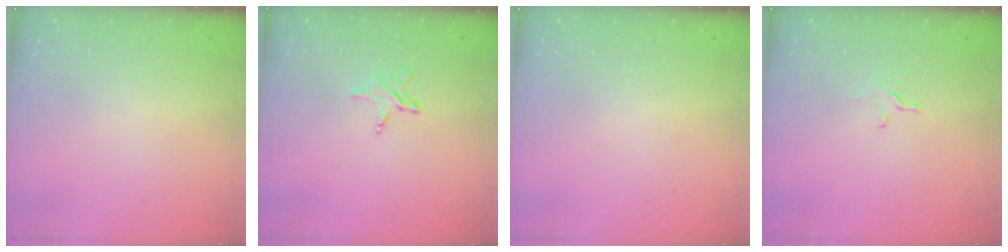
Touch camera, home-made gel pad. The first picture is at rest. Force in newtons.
{"total": 2.9, "press": 2.9, "slide": 0.3}
{"total": 0.0}
{"total": 2.6, "press": 2.6, "slide": 0.3}